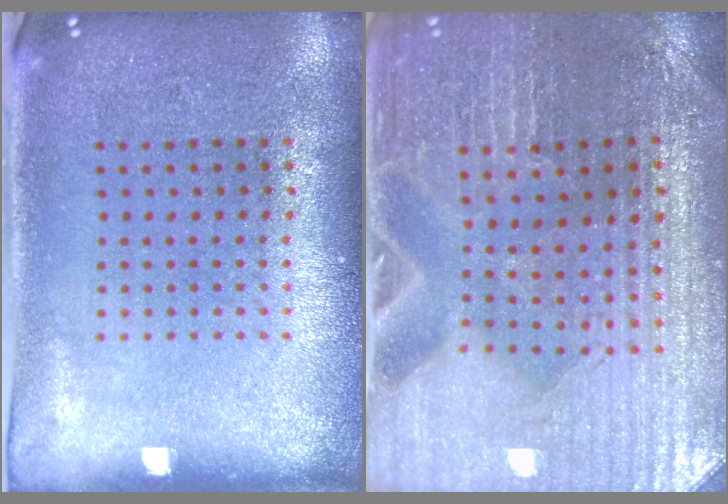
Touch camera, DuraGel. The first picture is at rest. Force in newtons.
{"total": 2.9, "press": 2.8, "slide": 0.3}